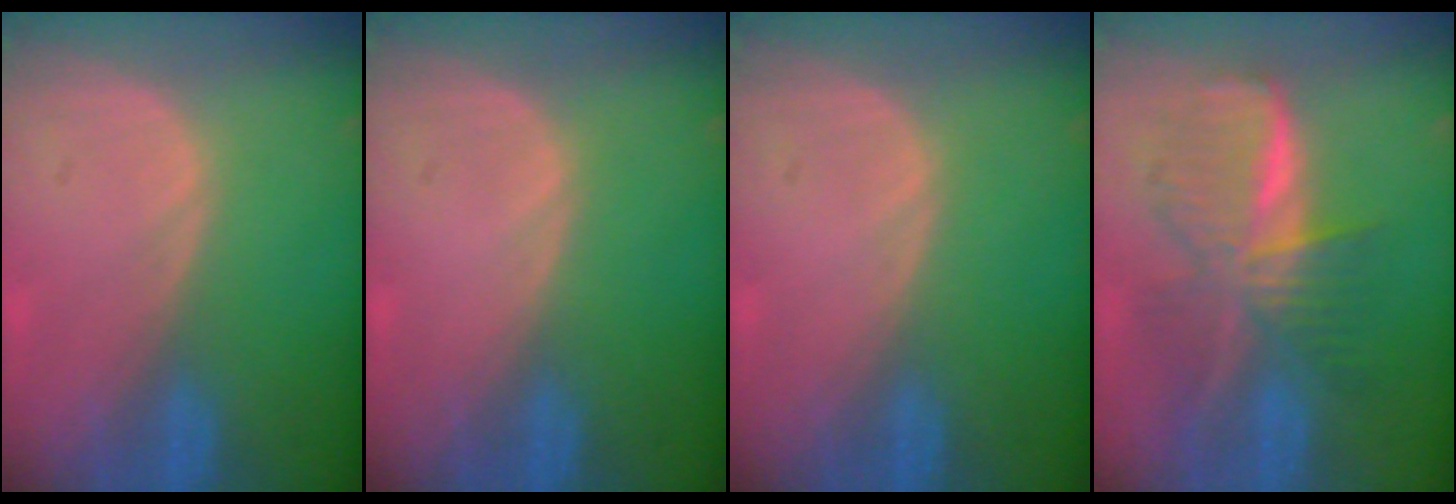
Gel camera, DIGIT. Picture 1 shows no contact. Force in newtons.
{"total": 0.0}
{"total": 0.0}
{"total": 9.3, "press": 9.3, "slide": 0.7}